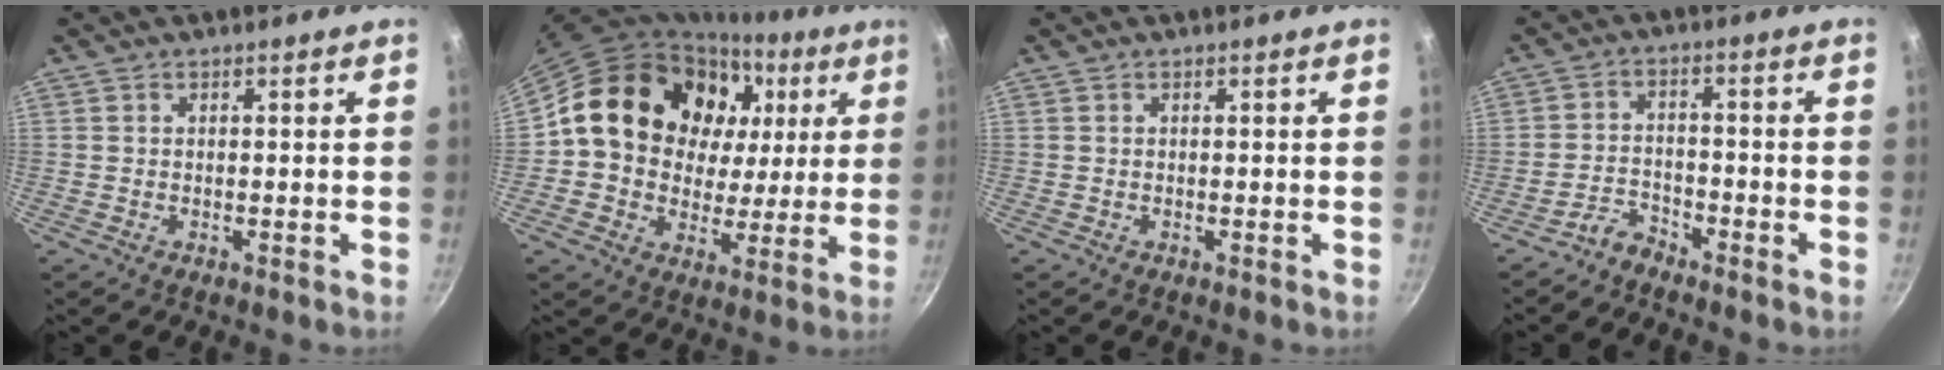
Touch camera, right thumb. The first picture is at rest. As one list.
[{"total": 22.3, "force": [6.4, 17.9, 11.8], "torque": [-0.173, 0.018, 0.107]}, {"total": 0.0}, {"total": 3.5, "force": [-3.3, 1.2, 0.7], "torque": [-0.013, 0.034, -0.067]}]